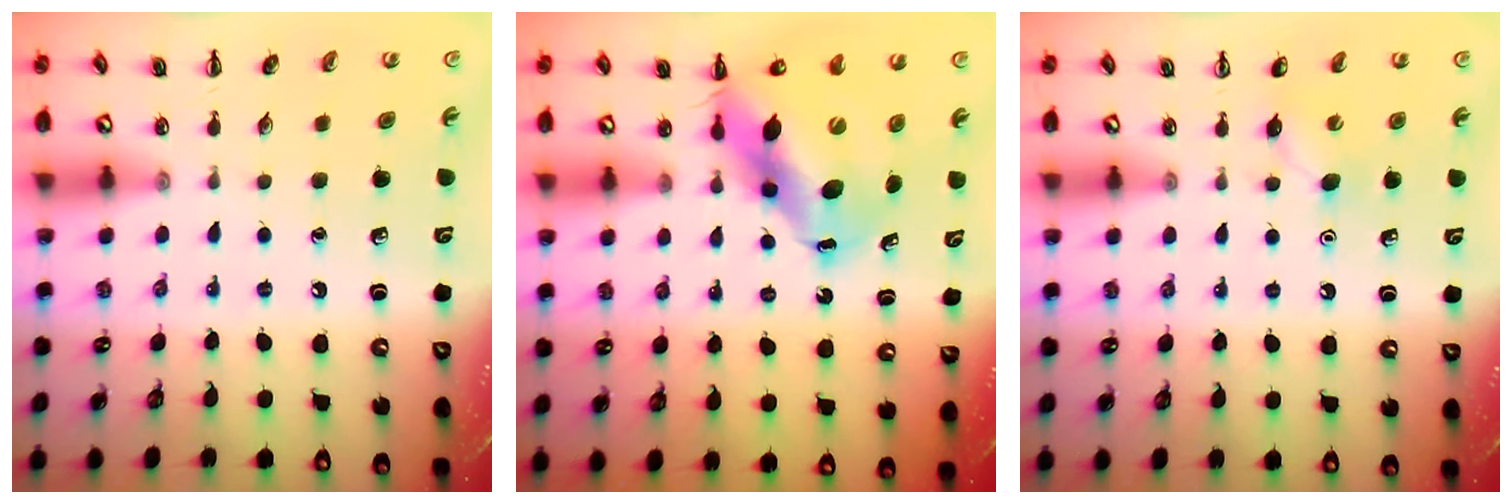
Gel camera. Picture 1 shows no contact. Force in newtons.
{"total": 12.4, "press": 11.9, "slide": 3.3}
{"total": 4.6, "press": 4.4, "slide": 1.3}